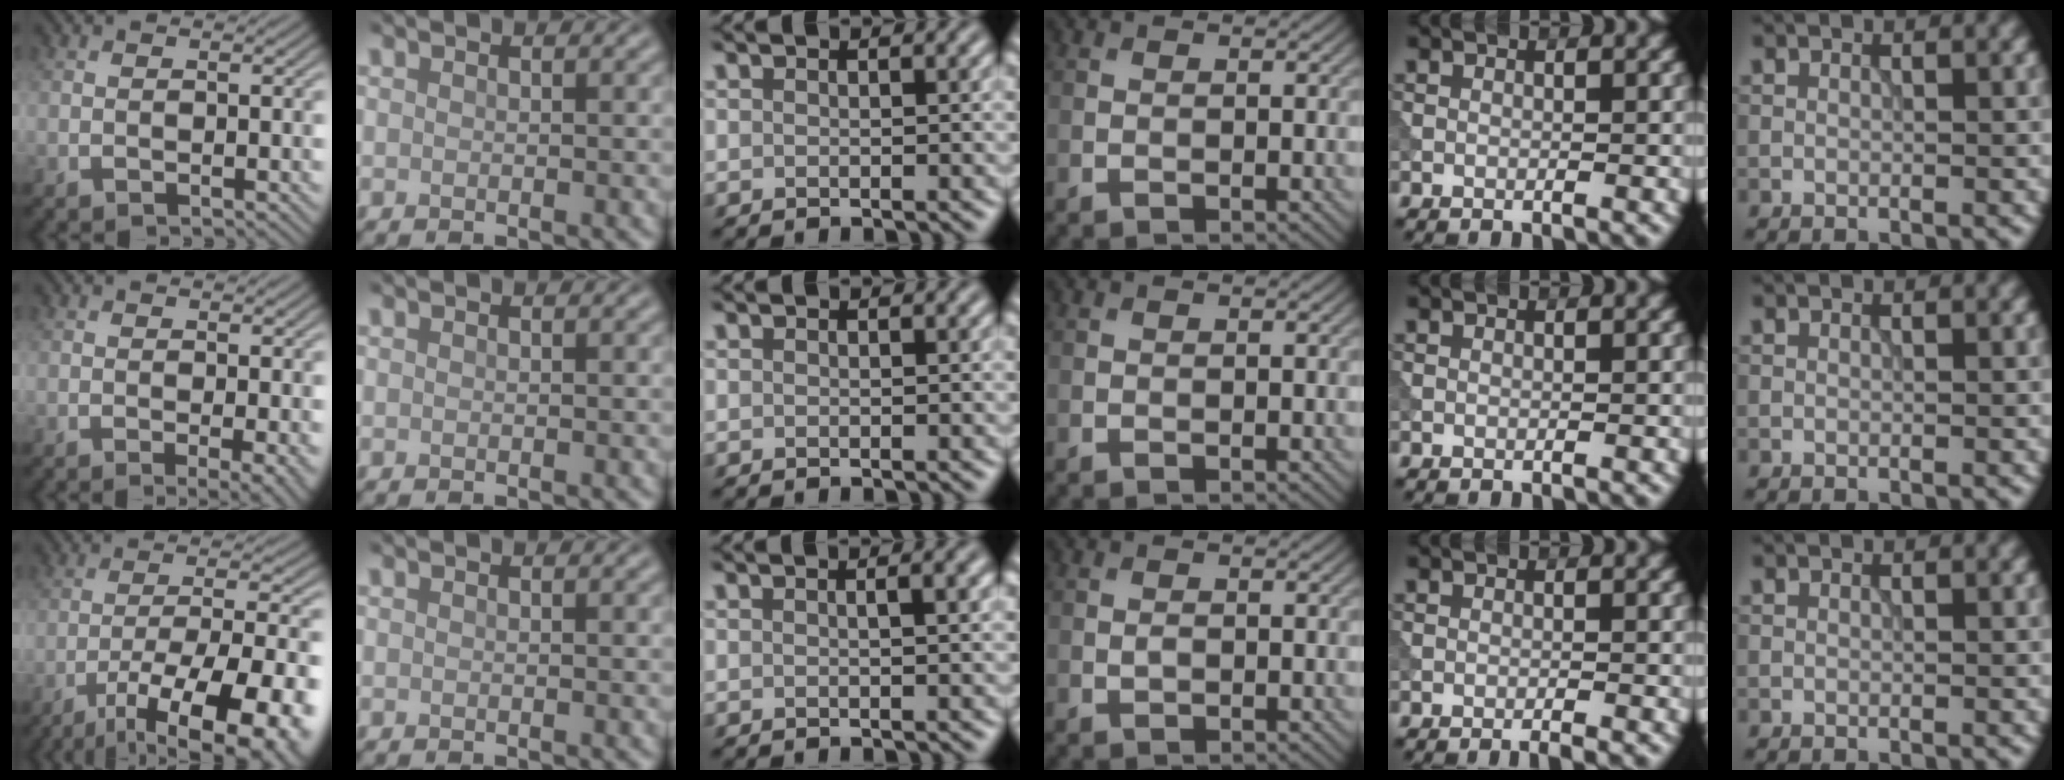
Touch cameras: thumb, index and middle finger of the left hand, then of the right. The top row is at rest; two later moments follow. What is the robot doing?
{"motion": "extract", "object": "tissue"}